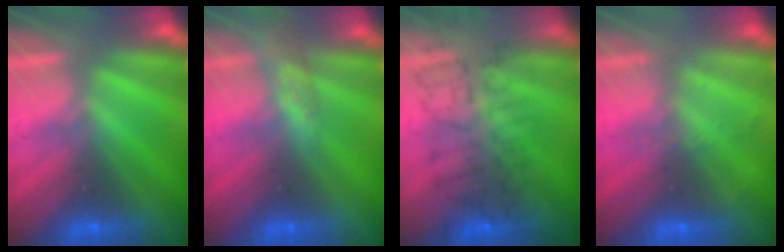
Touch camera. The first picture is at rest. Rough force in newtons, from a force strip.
{"total": 2.6}
{"total": 4.5}
{"total": 1.9}